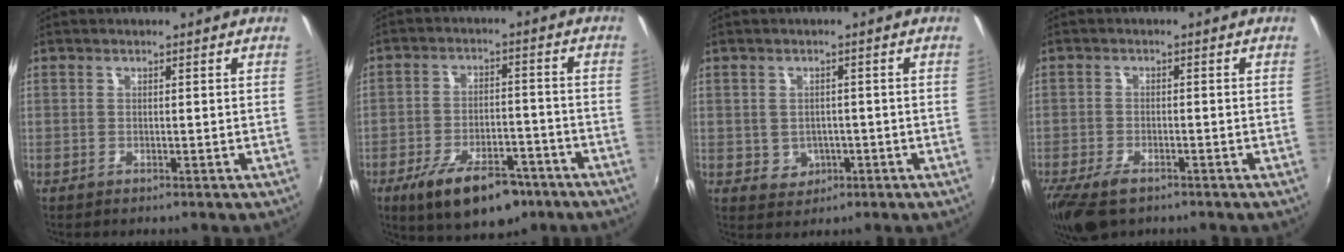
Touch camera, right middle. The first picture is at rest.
{"total": 14.4, "force": [-9.1, 6.1, 9.3], "torque": [-0.174, -0.008, -0.136]}
{"total": 3.8, "force": [-0.7, 3.5, 1.2], "torque": [-0.028, 0.006, 0.001]}
{"total": 8.9, "force": [-6.2, 3.6, 5.2], "torque": [-0.132, -0.033, -0.113]}